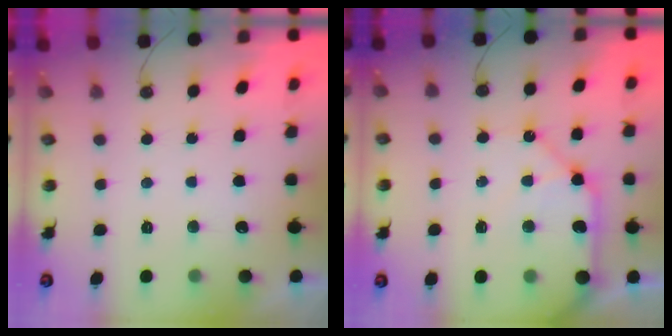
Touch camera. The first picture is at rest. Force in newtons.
{"total": 12.4, "press": 12.3, "slide": 1.6}